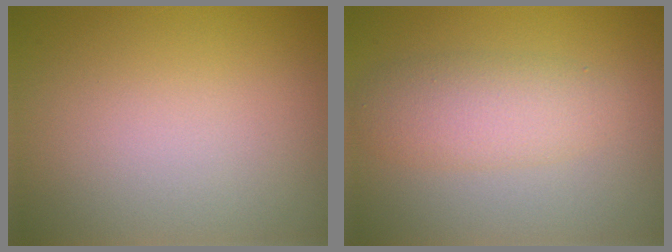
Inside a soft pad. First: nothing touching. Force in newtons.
{"total": 3.4, "press": 3.4, "slide": 0.0}